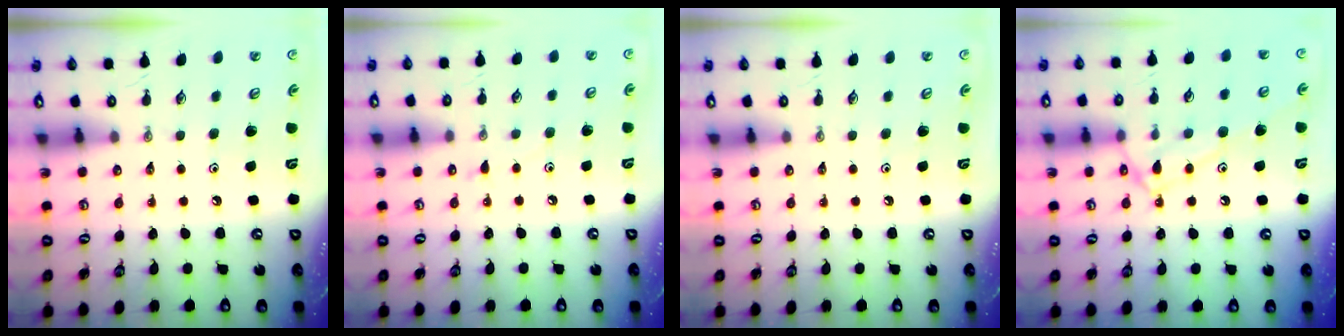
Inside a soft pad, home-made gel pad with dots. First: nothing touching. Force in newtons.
{"total": 5.5, "press": 5.4, "slide": 0.7}
{"total": 0.0}
{"total": 12.9, "press": 12.8, "slide": 0.9}